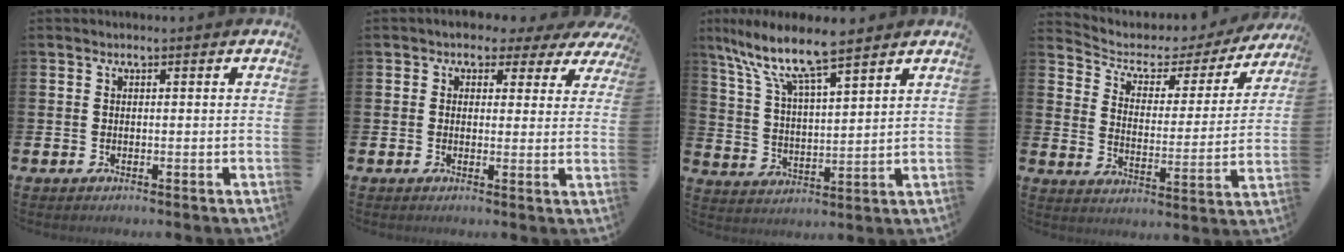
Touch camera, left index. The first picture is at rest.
{"total": 2.1, "force": [1.2, 1.7, 0.5], "torque": [-0.016, -0.004, 0.012]}
{"total": 8.9, "force": [7.6, 1.5, 4.4], "torque": [-0.116, -0.040, 0.132]}
{"total": 4.5, "force": [3.7, 2.3, 1.2], "torque": [-0.050, -0.031, 0.052]}